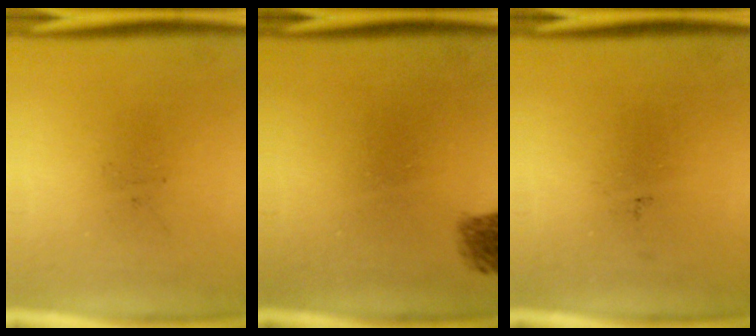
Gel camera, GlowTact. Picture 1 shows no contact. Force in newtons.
{"total": 1.8}
{"total": 0.0}